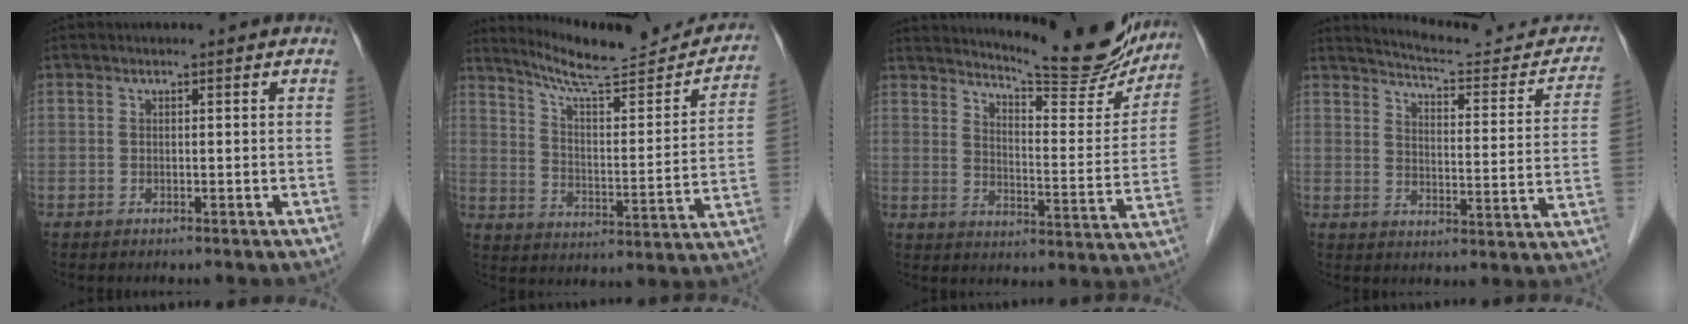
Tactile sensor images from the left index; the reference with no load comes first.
{"total": 18.6, "force": [17.2, 1.5, 6.8], "torque": [-0.100, -0.036, 0.244]}
{"total": 19.3, "force": [17.7, 2.2, 7.3], "torque": [-0.104, -0.055, 0.226]}
{"total": 15.9, "force": [15.1, 2.6, 4.3], "torque": [-0.046, -0.029, 0.183]}